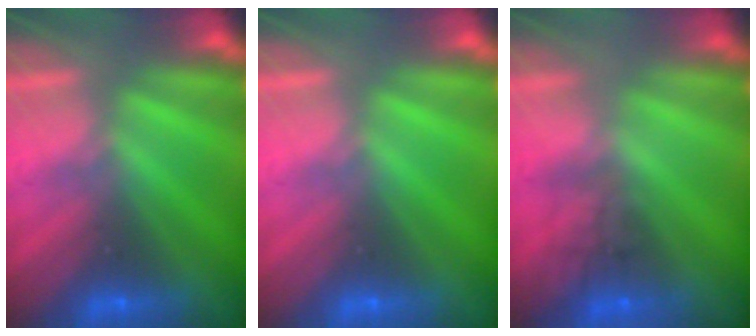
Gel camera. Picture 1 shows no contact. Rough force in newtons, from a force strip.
{"total": 0.0}
{"total": 1.6}